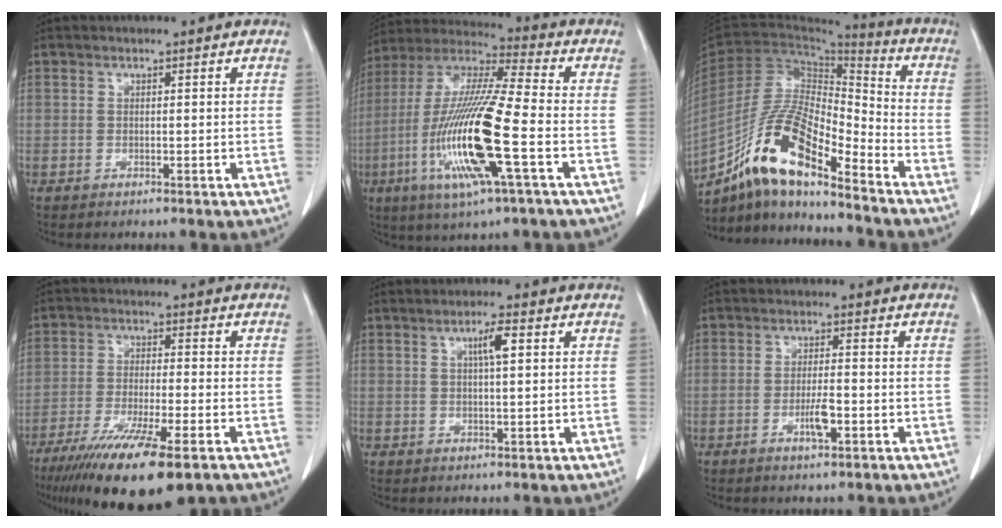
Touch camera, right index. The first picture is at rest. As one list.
[{"total": 19.1, "force": [-5.4, 1.3, 18.3], "torque": [-0.387, -0.021, -0.105]}, {"total": 15.0, "force": [-10.6, 3.2, 10.2], "torque": [-0.196, 0.011, -0.191]}, {"total": 15.5, "force": [-10.3, 2.0, 11.5], "torque": [-0.189, -0.042, -0.169]}, {"total": 3.3, "force": [1.1, 0.3, 3.1], "torque": [-0.053, 0.003, 0.019]}, {"total": 3.5, "force": [-1.3, 0.6, 3.2], "torque": [-0.058, -0.001, -0.023]}]